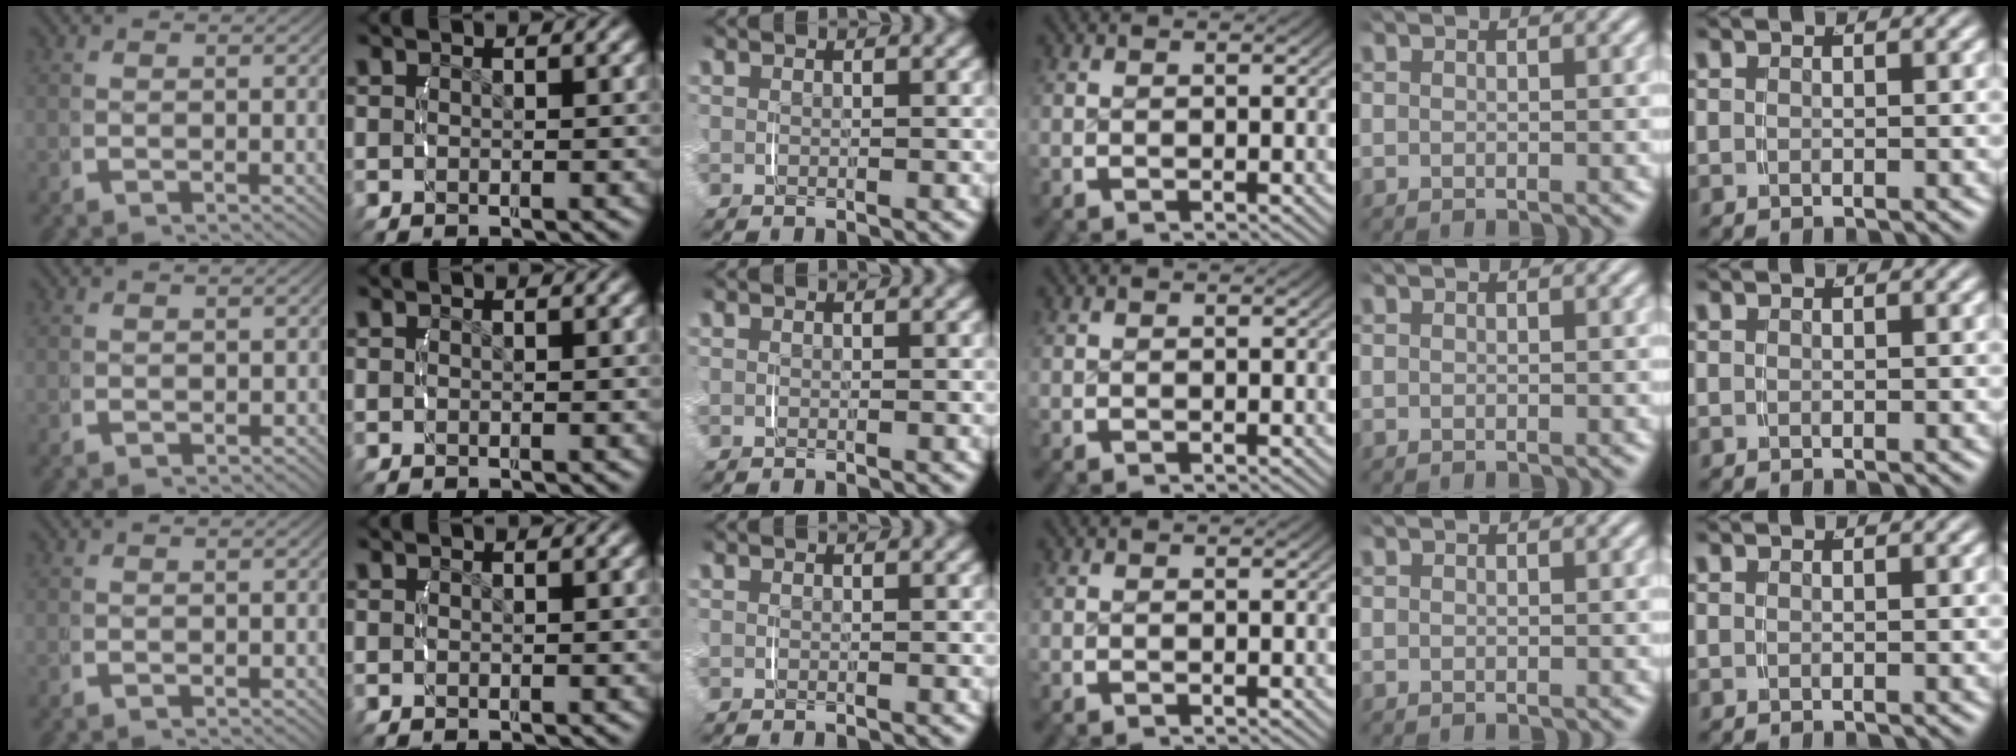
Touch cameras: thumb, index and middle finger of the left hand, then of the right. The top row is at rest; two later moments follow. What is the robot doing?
{"motion": "lift_and_place", "object": "string"}